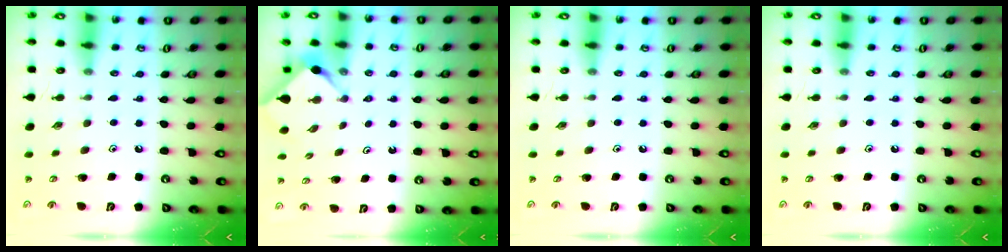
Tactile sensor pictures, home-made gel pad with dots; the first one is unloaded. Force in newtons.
{"total": 2.9, "press": 2.8, "slide": 0.5}
{"total": 0.0}
{"total": 0.0}